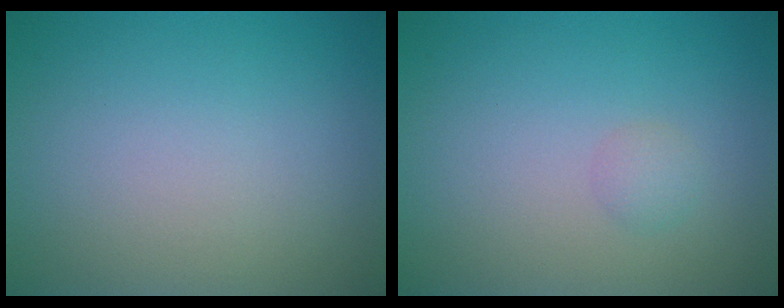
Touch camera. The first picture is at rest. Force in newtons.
{"total": 1.0, "press": 1.0, "slide": 0.0}